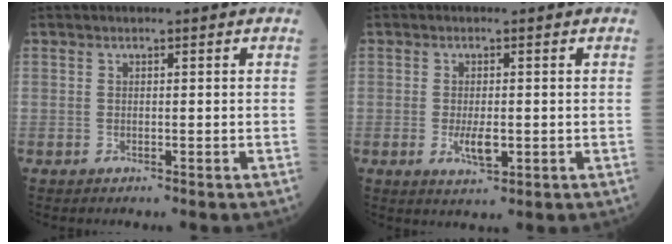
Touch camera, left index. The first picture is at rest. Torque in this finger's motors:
{"motor_torque": [0.69, 0.18, 0.34, 0.08]}